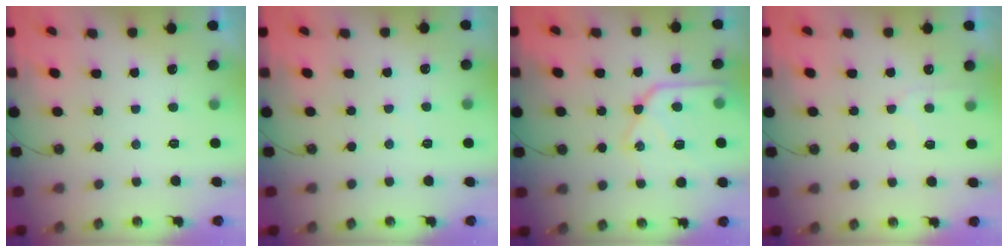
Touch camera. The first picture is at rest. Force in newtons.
{"total": 2.6, "press": 2.6, "slide": 0.4}
{"total": 16.4, "press": 16.4, "slide": 1.2}
{"total": 6.2, "press": 6.1, "slide": 0.6}